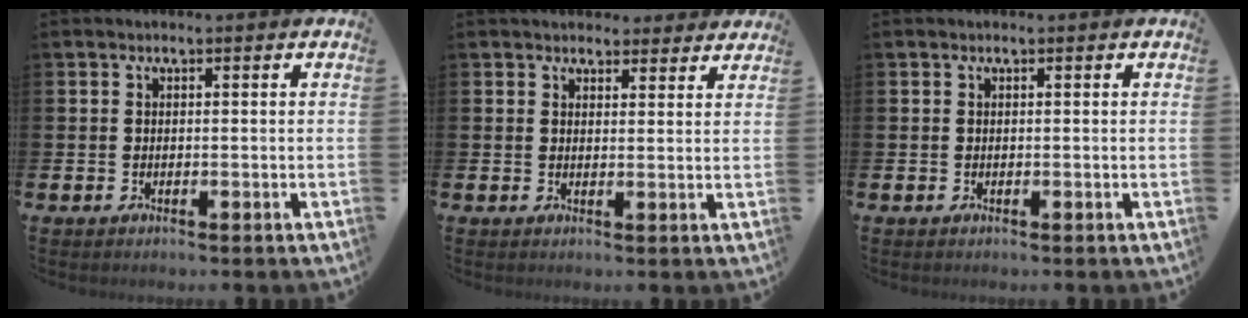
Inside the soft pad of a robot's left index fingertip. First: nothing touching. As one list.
[{"total": 3.5, "force": [3.3, 1.2, 0.1], "torque": [0.002, -0.014, 0.059]}, {"total": 0.0}]